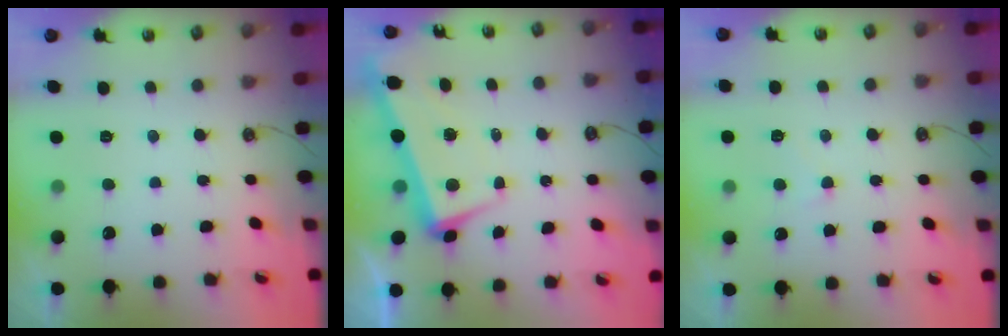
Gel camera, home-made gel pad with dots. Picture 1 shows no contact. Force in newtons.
{"total": 2.1, "press": 0.6, "slide": 2.0}
{"total": 1.6, "press": 1.5, "slide": 0.5}